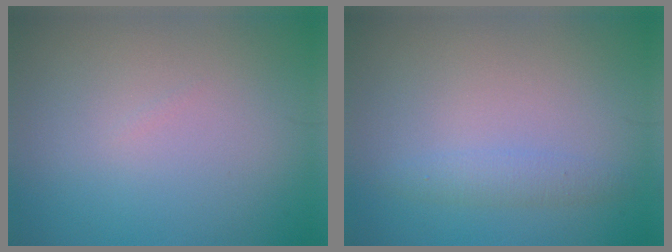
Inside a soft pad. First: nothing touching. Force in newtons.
{"total": 1.6, "press": 1.6, "slide": 0.1}